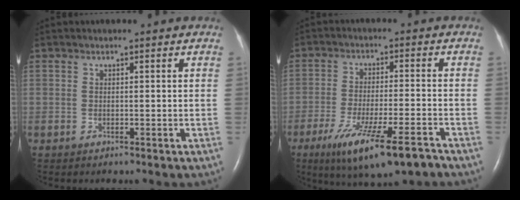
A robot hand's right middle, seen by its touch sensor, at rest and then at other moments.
{"total": 13.1, "force": [-8.4, 1.9, 9.8], "torque": [-0.157, -0.029, -0.136]}